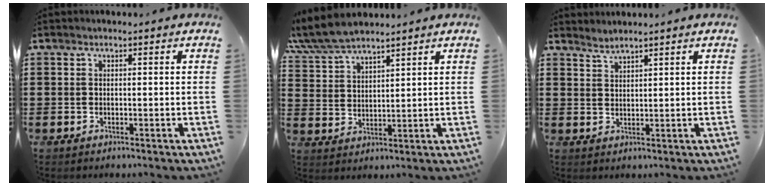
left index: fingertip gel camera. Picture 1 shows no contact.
{"total": 6.3, "force": [5.8, 1.2, 2.1], "torque": [-0.063, -0.015, 0.106]}
{"total": 1.6, "force": [1.6, -0.2, 0.1], "torque": [-0.005, 0.000, 0.032]}